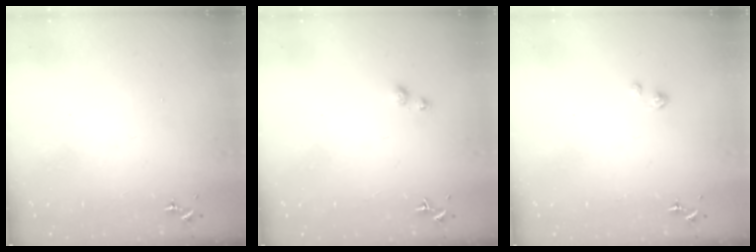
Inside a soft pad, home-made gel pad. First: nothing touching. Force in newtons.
{"total": 2.9, "press": 2.8, "slide": 0.4}
{"total": 1.1, "press": 1.1, "slide": 0.1}